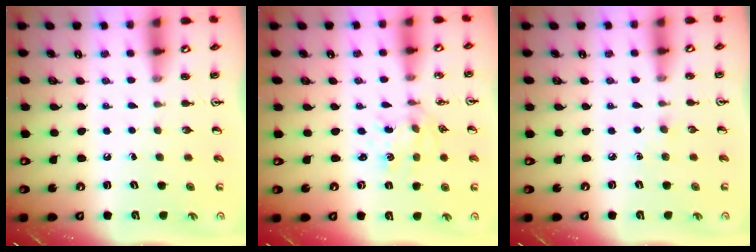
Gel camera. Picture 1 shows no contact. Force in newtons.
{"total": 1.1, "press": 1.0, "slide": 0.4}
{"total": 2.9, "press": 2.9, "slide": 0.4}